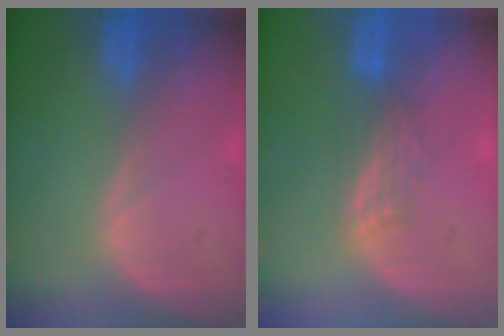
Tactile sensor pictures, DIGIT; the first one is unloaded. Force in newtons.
{"total": 2.8, "press": 2.7, "slide": 0.6}